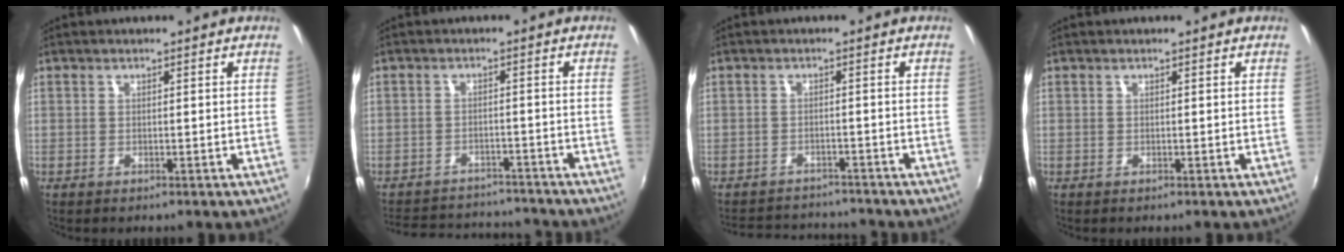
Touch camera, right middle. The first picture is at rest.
{"total": 12.1, "force": [-10.8, 4.6, 3.1], "torque": [-0.086, 0.030, -0.148]}
{"total": 7.9, "force": [-7.3, 2.6, 1.4], "torque": [-0.044, 0.023, -0.108]}
{"total": 0.0}